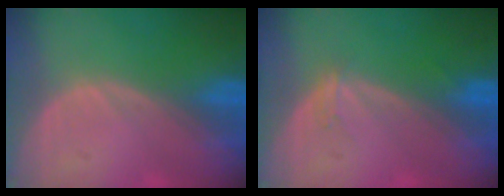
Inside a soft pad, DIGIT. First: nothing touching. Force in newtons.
{"total": 1.1, "press": 1.1, "slide": 0.1}